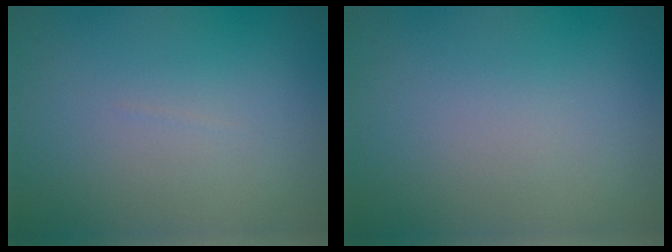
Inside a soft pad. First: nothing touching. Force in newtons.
{"total": 0.0}